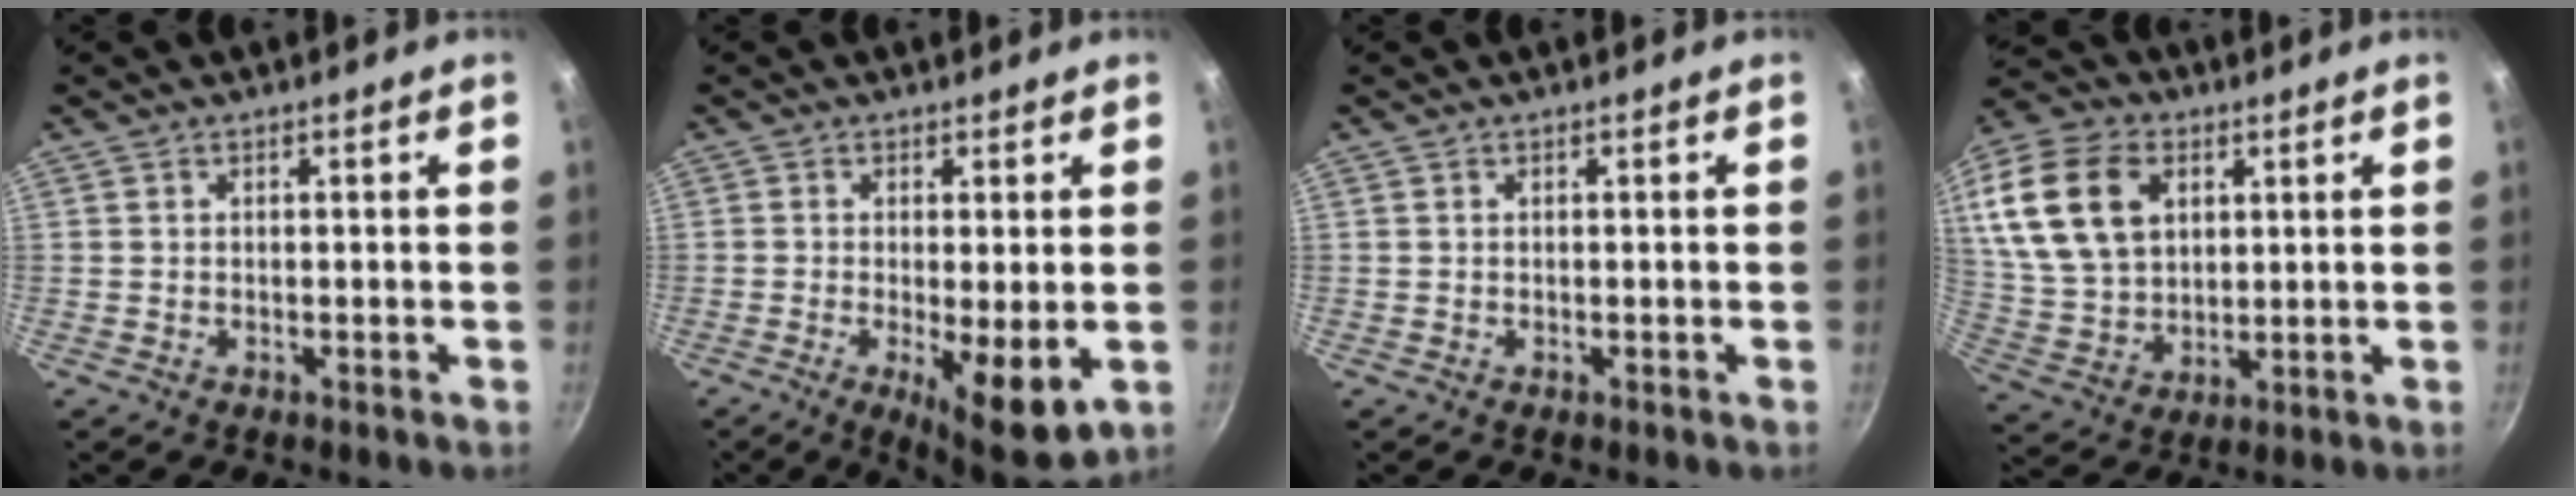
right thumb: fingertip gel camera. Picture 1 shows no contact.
{"total": 9.1, "force": [-1.7, 2.2, 8.6], "torque": [-0.132, -0.013, -0.016]}
{"total": 0.0}
{"total": 19.2, "force": [6.1, 13.2, 12.4], "torque": [-0.226, -0.004, 0.120]}